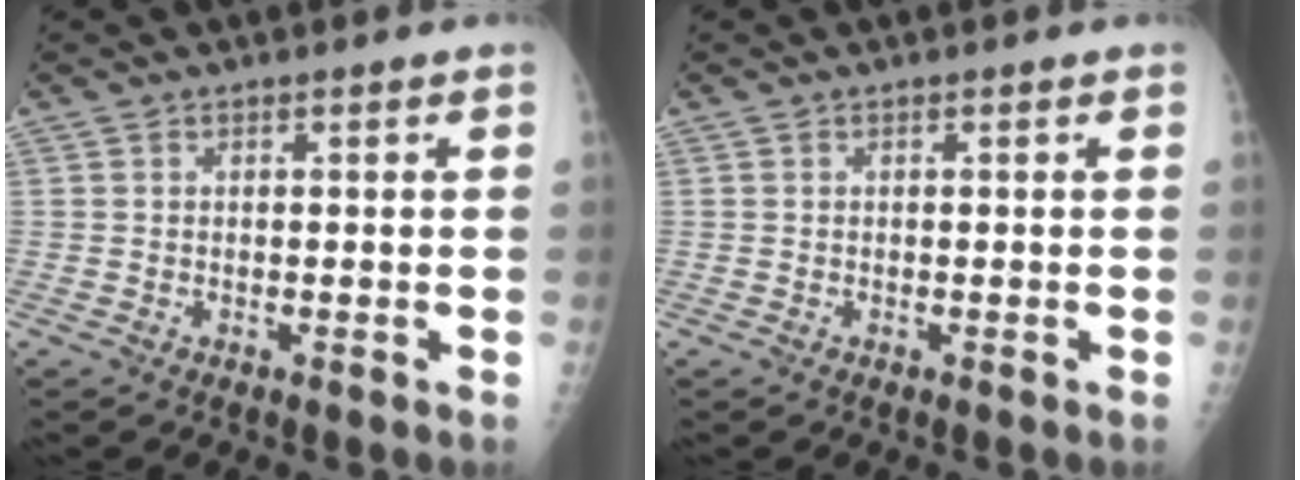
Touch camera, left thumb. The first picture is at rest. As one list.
[{"total": 0.0}]